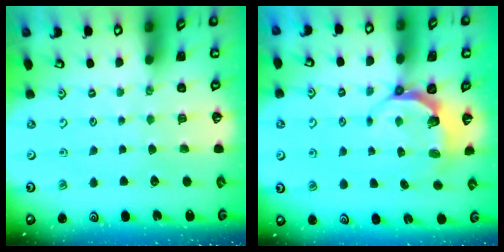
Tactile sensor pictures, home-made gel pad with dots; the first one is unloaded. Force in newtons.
{"total": 5.6, "press": 4.4, "slide": 3.4}